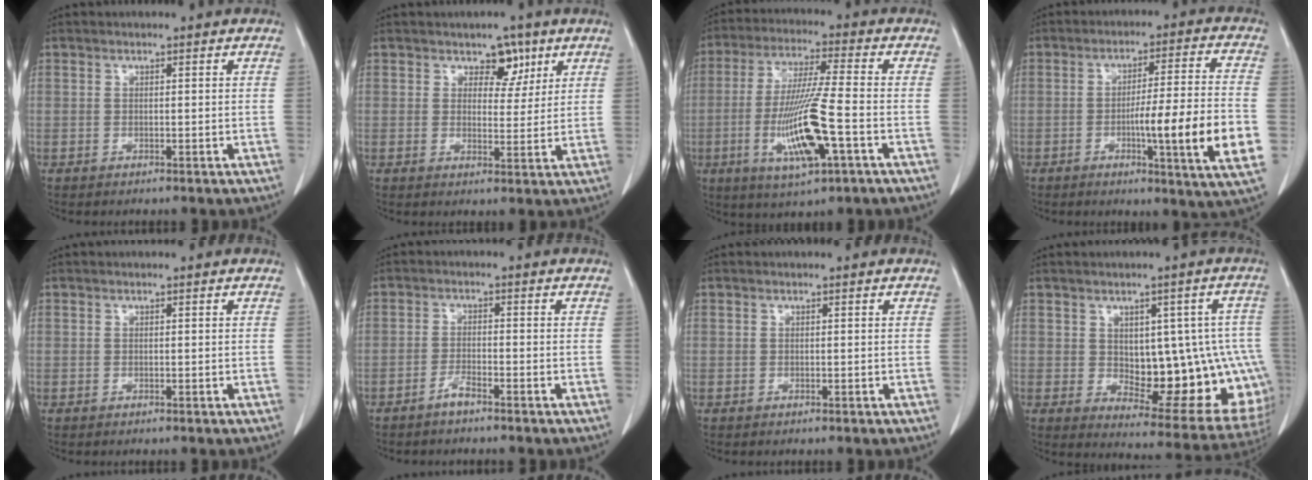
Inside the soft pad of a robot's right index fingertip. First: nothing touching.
{"total": 4.4, "force": [2.6, 2.8, 2.2], "torque": [-0.020, 0.002, 0.039]}
{"total": 13.5, "force": [-3.9, 0.8, 12.9], "torque": [-0.258, -0.017, -0.072]}
{"total": 14.7, "force": [-3.7, -0.6, 14.3], "torque": [-0.210, -0.015, -0.059]}
{"total": 0.0}
{"total": 2.1, "force": [-1.7, 0.1, 1.2], "torque": [-0.027, -0.002, -0.032]}
{"total": 0.0}
{"total": 17.5, "force": [-0.9, 8.0, 15.5], "torque": [-0.142, 0.018, 0.016]}